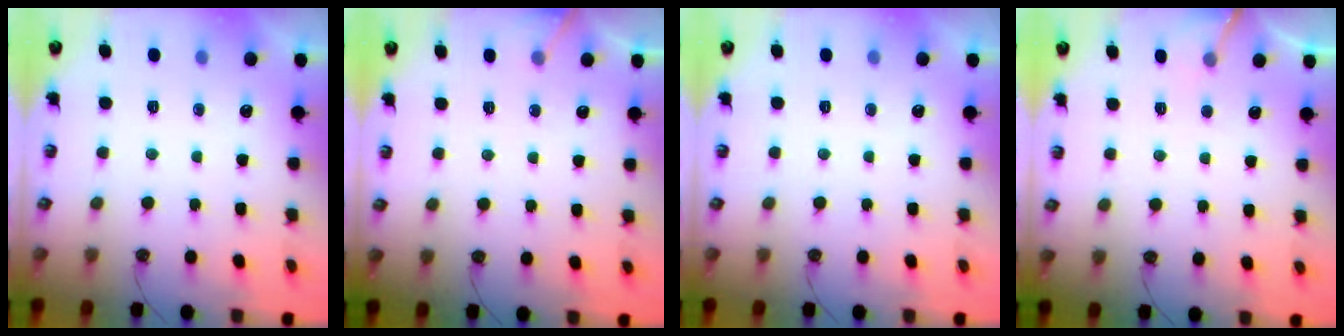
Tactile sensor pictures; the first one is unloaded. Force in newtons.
{"total": 2.7, "press": 2.7, "slide": 0.2}
{"total": 0.0}
{"total": 5.2, "press": 5.2, "slide": 0.4}